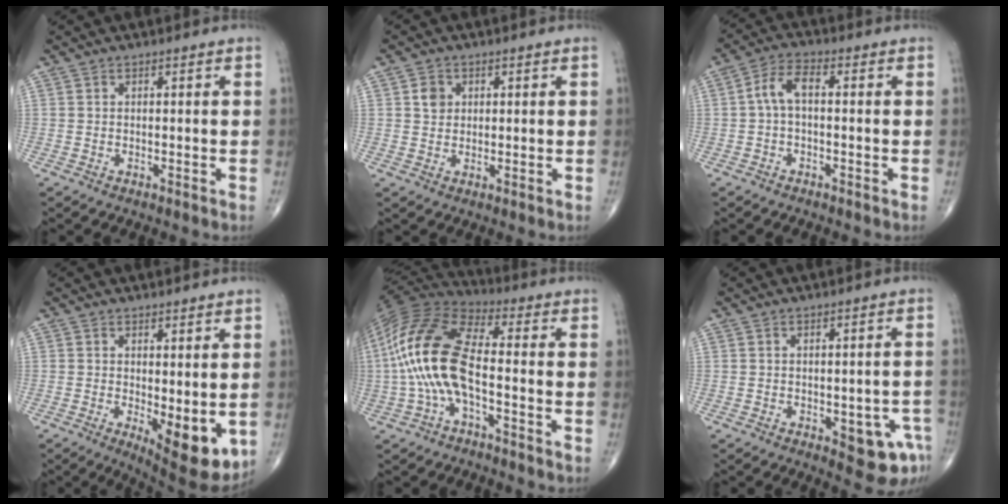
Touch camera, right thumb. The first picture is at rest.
{"total": 2.9, "force": [0.8, 2.5, 1.3], "torque": [-0.010, -0.003, 0.013]}
{"total": 5.0, "force": [-0.2, 2.4, 4.4], "torque": [-0.085, 0.021, -0.013]}
{"total": 10.1, "force": [-1.6, 3.7, 9.2], "torque": [-0.111, -0.025, -0.010]}
{"total": 17.0, "force": [-2.6, 7.1, 15.2], "torque": [-0.325, 0.036, -0.056]}
{"total": 7.8, "force": [-3.1, 3.2, 6.4], "torque": [-0.054, 0.012, -0.030]}